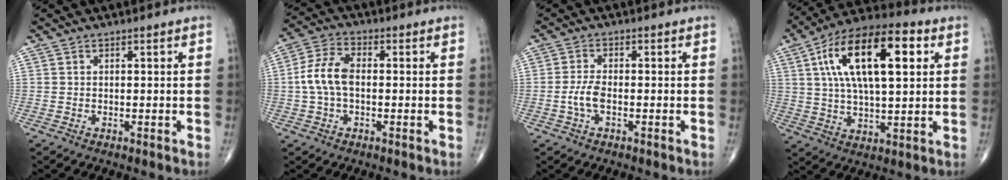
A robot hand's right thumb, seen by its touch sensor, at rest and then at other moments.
{"total": 8.2, "force": [-0.3, 4.7, 6.7], "torque": [-0.143, 0.022, -0.012]}
{"total": 3.2, "force": [-0.8, 1.2, 2.9], "torque": [-0.071, 0.004, -0.018]}
{"total": 20.4, "force": [5.9, 8.5, 17.5], "torque": [-0.297, 0.011, 0.090]}